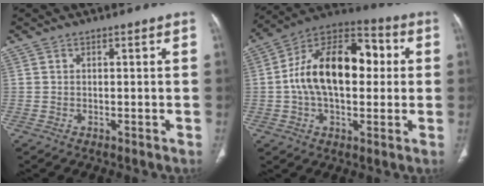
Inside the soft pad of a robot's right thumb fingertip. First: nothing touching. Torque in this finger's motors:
{"motor_torque": [2.51, 2.50, 1.54, -0.02, 0.30]}